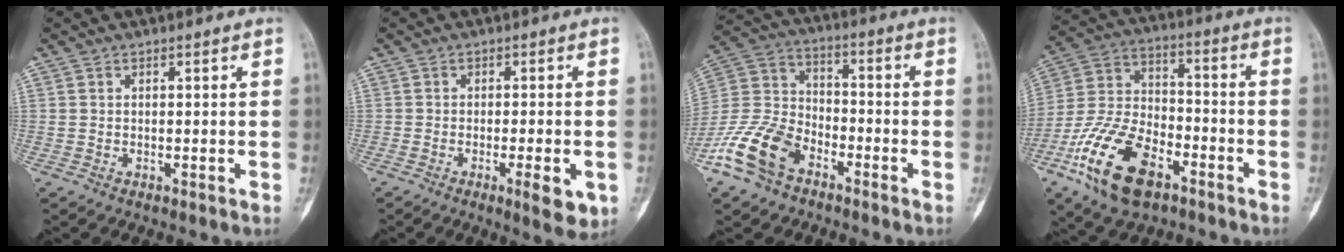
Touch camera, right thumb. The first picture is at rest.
{"total": 6.2, "force": [-2.2, 1.5, 5.6], "torque": [-0.070, -0.005, -0.027]}
{"total": 14.0, "force": [-8.2, 8.5, 7.6], "torque": [-0.151, 0.048, -0.166]}
{"total": 18.2, "force": [-9.4, 9.5, 12.3], "torque": [-0.232, 0.046, -0.176]}